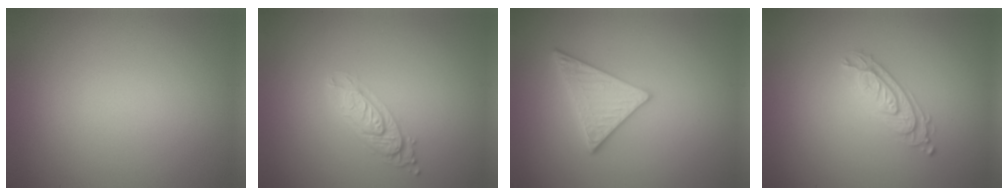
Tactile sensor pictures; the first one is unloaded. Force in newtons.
{"total": 3.2, "press": 2.3, "slide": 2.2}
{"total": 3.5, "press": 3.3, "slide": 1.1}
{"total": 2.8, "press": 2.2, "slide": 1.7}